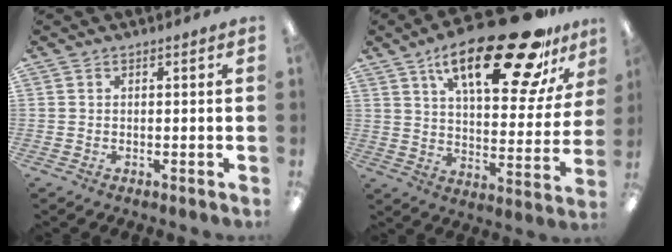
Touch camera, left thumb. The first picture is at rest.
{"total": 25.8, "force": [16.0, 8.9, 18.1], "torque": [-0.269, -0.094, 0.256]}